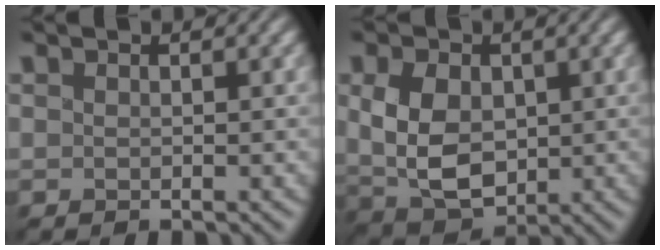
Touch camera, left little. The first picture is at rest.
{"total": 6.7, "force": [0.0, 4.6, 5.0], "torque": [-0.104, -0.006, -0.003]}